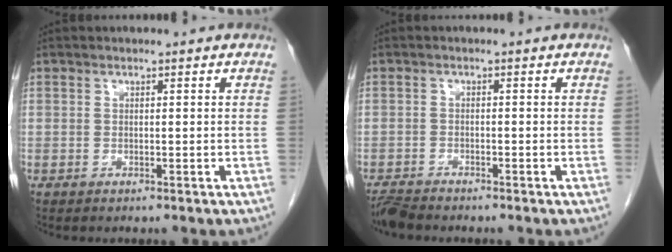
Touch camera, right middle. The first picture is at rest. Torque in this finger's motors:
{"motor_torque": [-0.29, -0.27, 0.00, -0.01]}